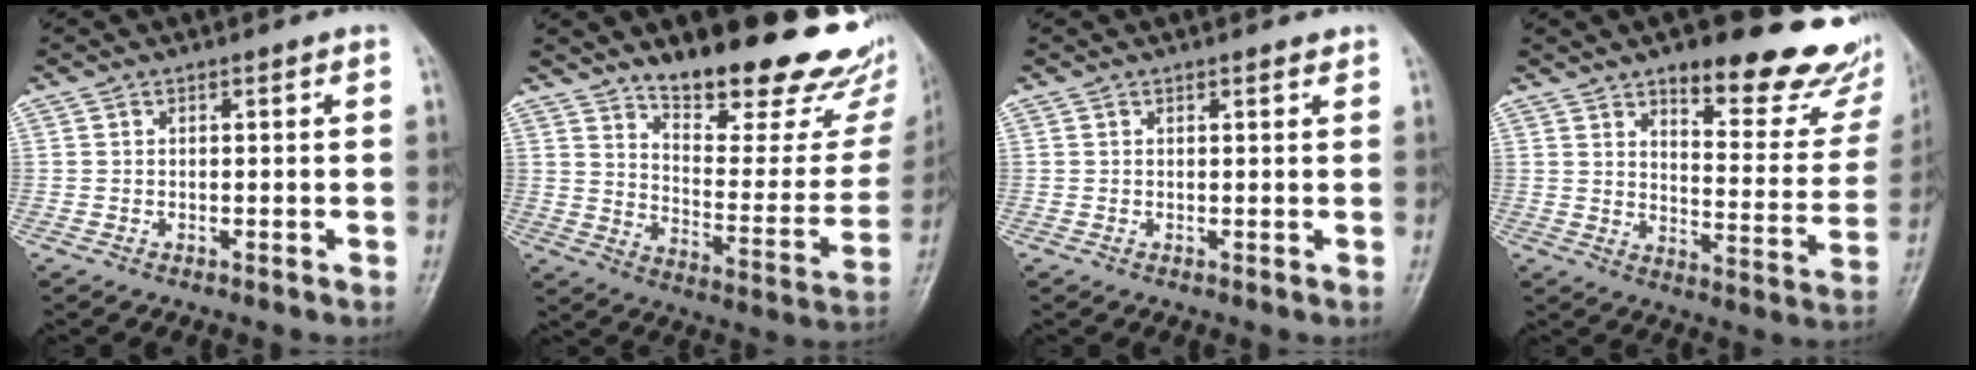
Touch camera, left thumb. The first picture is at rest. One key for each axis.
{"total": 25.7, "fx": 19.8, "fy": 8.4, "fz": 14.2, "tx": -0.156, "ty": -0.120, "tz": 0.271}
{"total": 0.9, "fx": 0.7, "fy": 0.3, "fz": 0.4, "tx": -0.007, "ty": -0.004, "tz": 0.008}
{"total": 23.2, "fx": 15.6, "fy": 8.0, "fz": 15.1, "tx": -0.143, "ty": -0.083, "tz": 0.198}